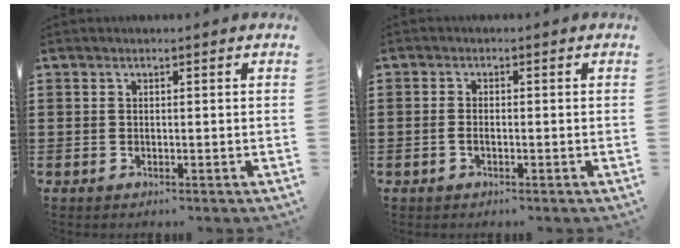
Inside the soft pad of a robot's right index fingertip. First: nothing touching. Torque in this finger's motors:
{"motor_torque": [0.07, 0.28, -0.05, -0.01]}